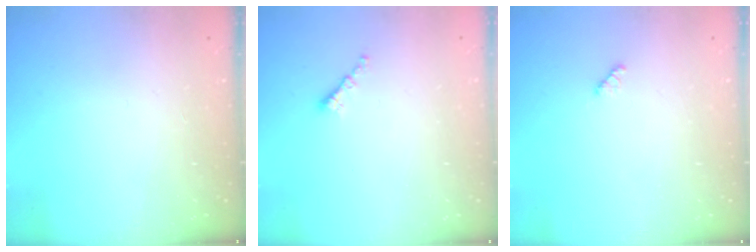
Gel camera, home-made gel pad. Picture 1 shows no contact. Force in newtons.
{"total": 1.3, "press": 1.2, "slide": 0.5}
{"total": 2.9, "press": 2.9, "slide": 0.3}